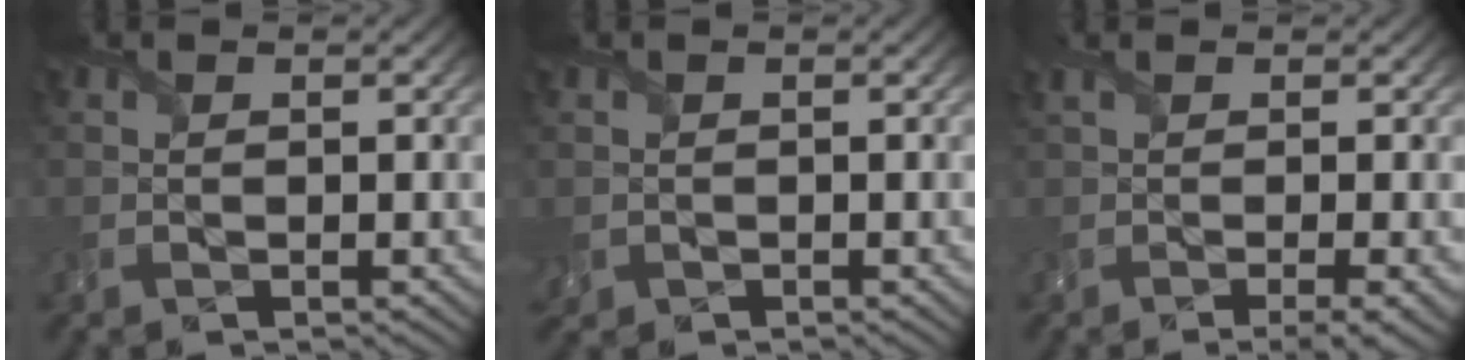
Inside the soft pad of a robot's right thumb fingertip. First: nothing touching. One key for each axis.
{"total": 1.4, "fx": -0.3, "fy": 1.4, "fz": 0.3, "tx": -0.014, "ty": -0.009, "tz": -0.010}
{"total": 3.9, "fx": -0.7, "fy": 0.7, "fz": 3.7, "tx": -0.070, "ty": -0.002, "tz": -0.015}